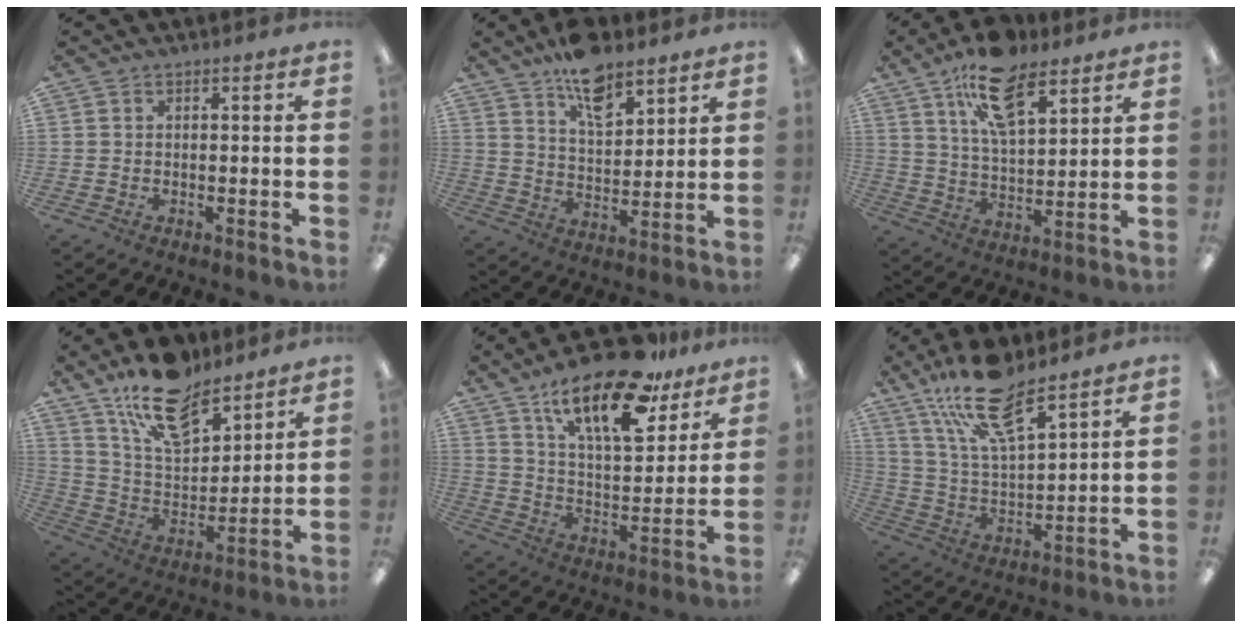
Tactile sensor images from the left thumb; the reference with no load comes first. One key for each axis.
{"total": 11.5, "fx": 8.6, "fy": 5.0, "fz": 5.7, "tx": -0.088, "ty": -0.049, "tz": 0.155}
{"total": 14.9, "fx": 9.3, "fy": 6.6, "fz": 9.6, "tx": -0.162, "ty": -0.032, "tz": 0.164}
{"total": 17.0, "fx": 13.2, "fy": 7.3, "fz": 7.9, "tx": -0.143, "ty": -0.075, "tz": 0.237}
{"total": 19.9, "fx": 14.0, "fy": 7.2, "fz": 12.2, "tx": -0.194, "ty": -0.085, "tz": 0.235}
{"total": 16.8, "fx": 12.1, "fy": 5.1, "fz": 10.5, "tx": -0.207, "ty": -0.050, "tz": 0.211}